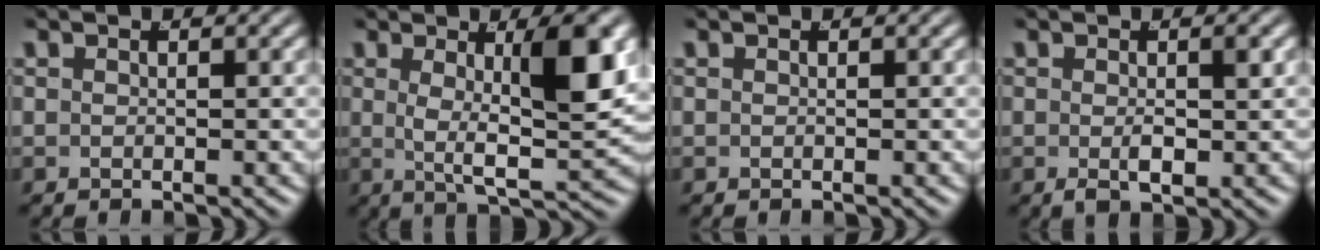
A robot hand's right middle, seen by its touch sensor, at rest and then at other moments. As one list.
[{"total": 7.9, "force": [1.0, 2.0, 7.6], "torque": [-0.113, -0.013, 0.024]}, {"total": 0.0}, {"total": 1.6, "force": [-0.4, 0.3, 1.6], "torque": [-0.025, -0.008, 0.000]}]